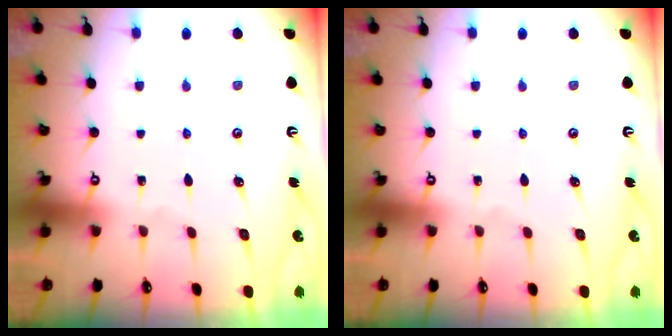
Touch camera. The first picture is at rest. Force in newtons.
{"total": 0.0}